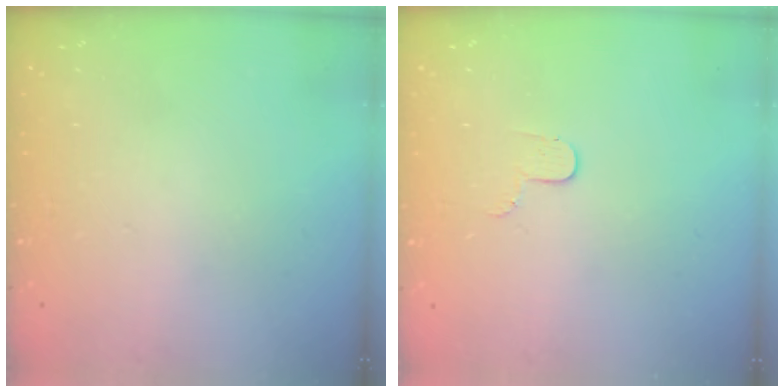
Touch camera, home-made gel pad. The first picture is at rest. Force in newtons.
{"total": 3.4, "press": 3.4, "slide": 0.4}